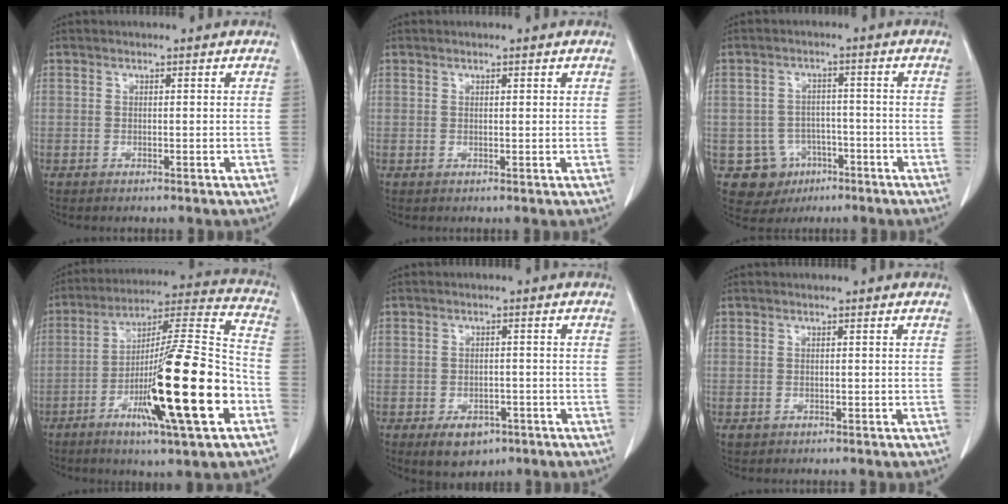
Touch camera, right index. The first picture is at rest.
{"total": 0.8, "force": [0.6, 0.4, 0.5], "torque": [-0.006, 0.000, 0.007]}
{"total": 7.1, "force": [-2.8, 6.5, 0.7], "torque": [-0.010, 0.013, -0.034]}
{"total": 22.1, "force": [-7.7, 1.2, 20.6], "torque": [-0.331, -0.017, -0.129]}
{"total": 4.9, "force": [-2.6, 3.3, 2.5], "torque": [-0.032, 0.001, -0.028]}
{"total": 0.7, "force": [-0.1, 0.6, 0.1], "torque": [0.003, 0.005, -0.003]}